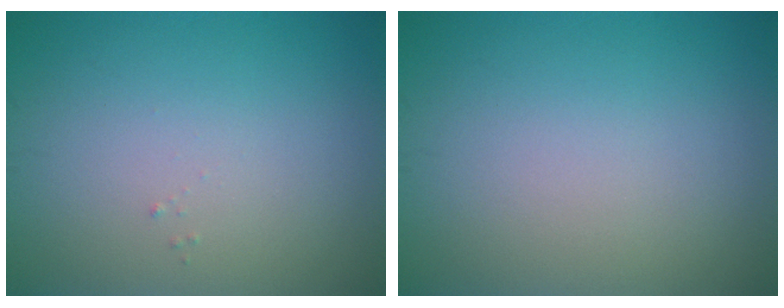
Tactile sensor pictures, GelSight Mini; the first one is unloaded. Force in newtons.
{"total": 0.0}